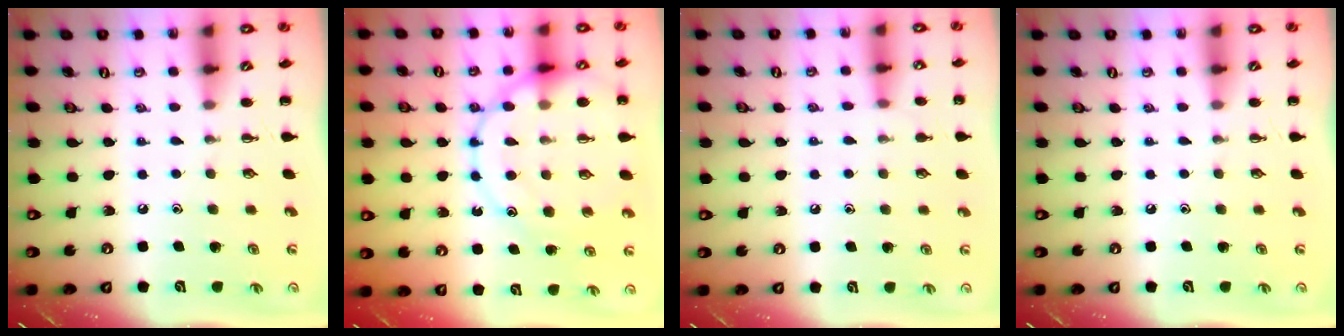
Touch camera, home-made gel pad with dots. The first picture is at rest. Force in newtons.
{"total": 19.6, "press": 19.5, "slide": 2.3}
{"total": 5.1, "press": 4.8, "slide": 1.7}
{"total": 0.0}